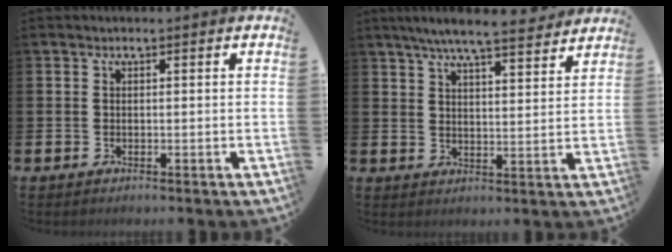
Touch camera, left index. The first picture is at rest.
{"total": 6.7, "force": [6.2, 0.5, 2.4], "torque": [-0.055, -0.032, 0.107]}